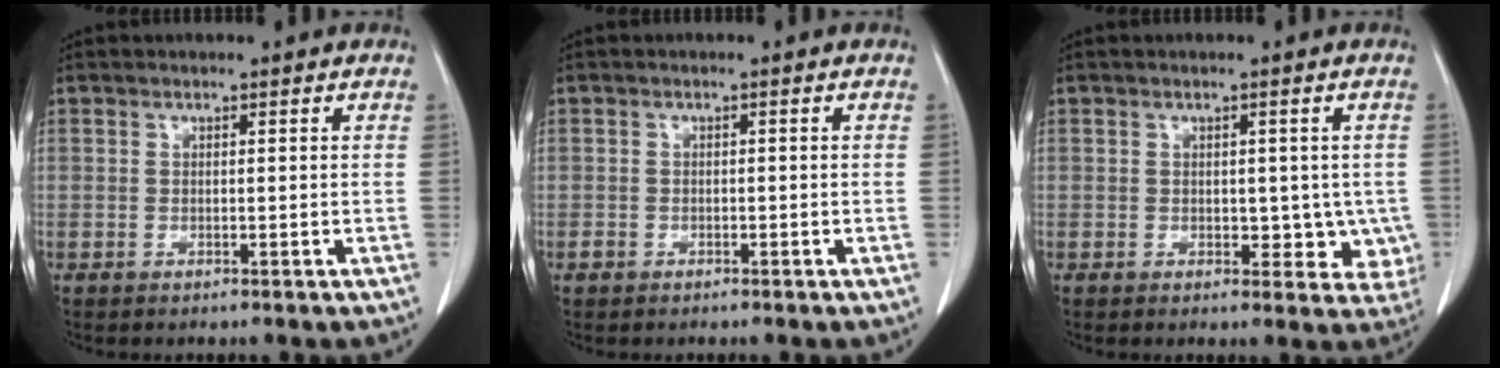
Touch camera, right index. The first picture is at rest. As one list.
[{"total": 1.0, "force": [-0.6, 0.8, 0.2], "torque": [-0.001, 0.003, -0.014]}, {"total": 5.8, "force": [-0.7, 3.6, 4.5], "torque": [-0.029, -0.001, -0.008]}]